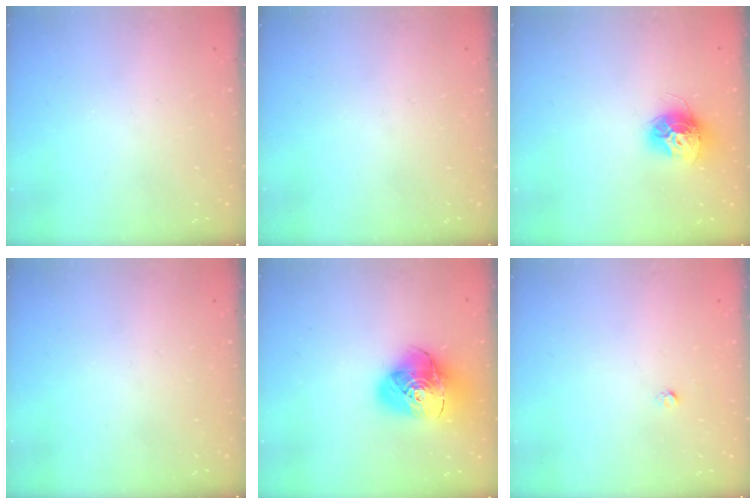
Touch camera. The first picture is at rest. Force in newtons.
{"total": 0.0}
{"total": 12.2, "press": 12.1, "slide": 1.1}
{"total": 0.0}
{"total": 17.5, "press": 17.3, "slide": 2.1}
{"total": 1.6, "press": 1.5, "slide": 0.1}